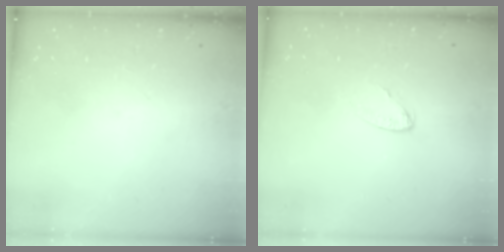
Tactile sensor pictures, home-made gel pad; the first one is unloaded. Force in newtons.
{"total": 3.4, "press": 3.4, "slide": 0.2}